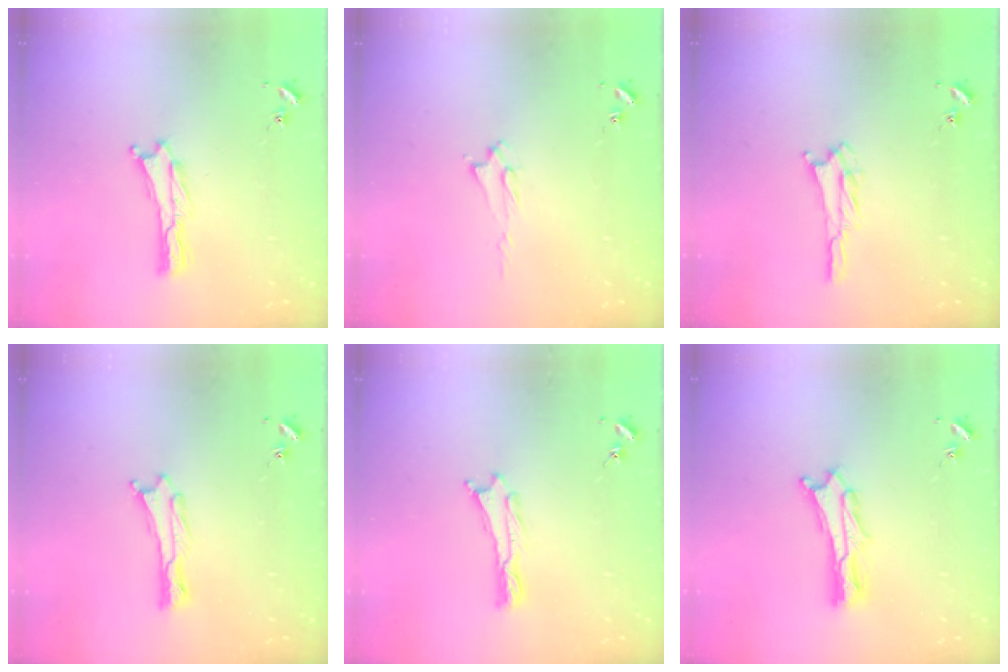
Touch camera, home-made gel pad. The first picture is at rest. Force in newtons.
{"total": 1.9, "press": 1.8, "slide": 0.4}
{"total": 2.3, "press": 2.2, "slide": 0.4}
{"total": 0.0}
{"total": 0.0}
{"total": 1.9, "press": 1.9, "slide": 0.2}